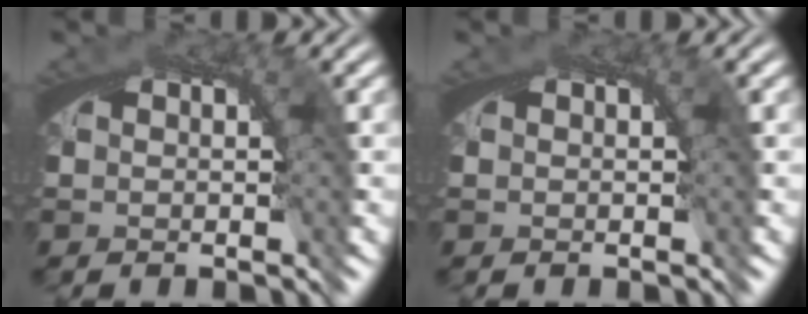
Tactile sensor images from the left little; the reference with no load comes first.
{"total": 0.0}